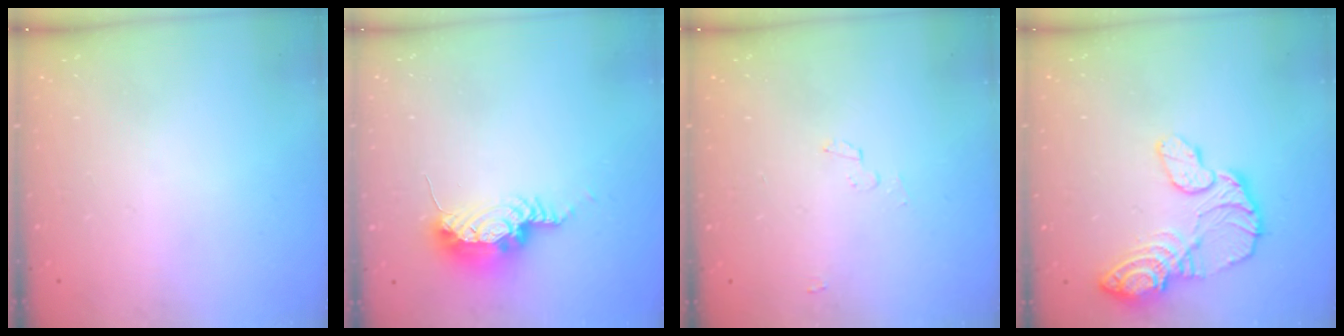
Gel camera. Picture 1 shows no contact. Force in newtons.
{"total": 15.6, "press": 10.8, "slide": 11.2}
{"total": 2.2, "press": 2.2, "slide": 0.2}
{"total": 14.2, "press": 14.2, "slide": 1.3}